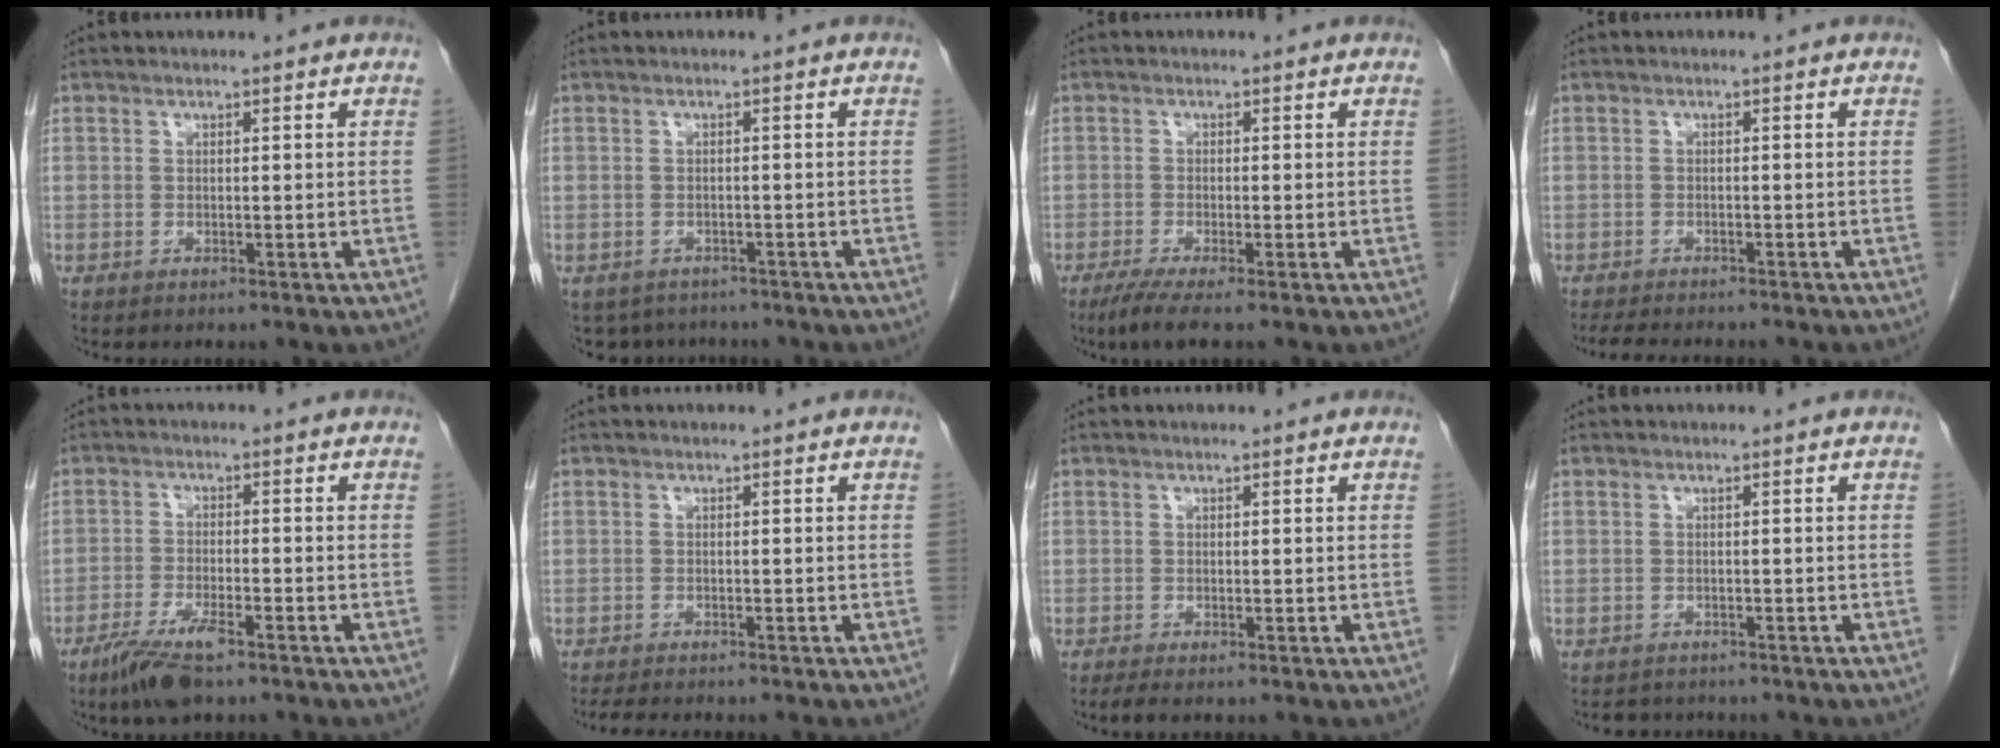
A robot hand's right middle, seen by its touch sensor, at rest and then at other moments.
{"total": 5.6, "force": [-4.7, 2.9, 0.7], "torque": [-0.004, 0.000, -0.060]}
{"total": 4.1, "force": [-2.8, 0.0, 3.0], "torque": [-0.059, -0.014, -0.053]}
{"total": 7.8, "force": [-6.9, 1.4, 3.5], "torque": [-0.050, -0.009, -0.099]}
{"total": 6.7, "force": [-4.6, 1.2, 4.8], "torque": [-0.099, -0.013, -0.080]}
{"total": 4.7, "force": [-4.0, 0.7, 2.3], "torque": [-0.033, -0.010, -0.059]}
{"total": 1.4, "force": [-1.0, 0.1, 1.0], "torque": [-0.023, -0.007, -0.018]}
{"total": 2.5, "force": [-2.3, 1.1, 0.1], "torque": [-0.007, -0.003, -0.031]}